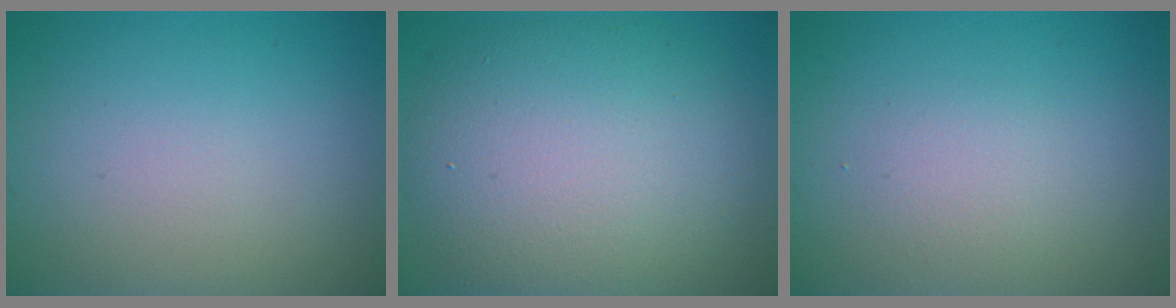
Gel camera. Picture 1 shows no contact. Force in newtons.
{"total": 10.6, "press": 10.5, "slide": 0.4}
{"total": 1.5, "press": 1.5, "slide": 0.1}